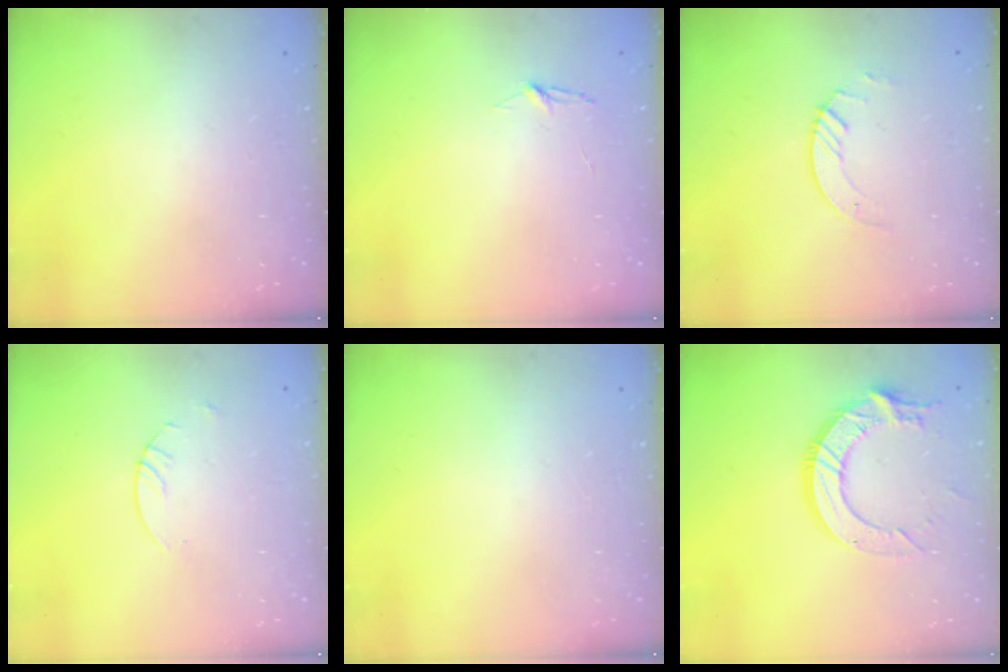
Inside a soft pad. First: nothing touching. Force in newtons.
{"total": 3.8, "press": 3.8, "slide": 0.4}
{"total": 3.6, "press": 3.6, "slide": 0.4}
{"total": 2.7, "press": 2.7, "slide": 0.2}
{"total": 0.0}
{"total": 13.5, "press": 13.4, "slide": 1.6}